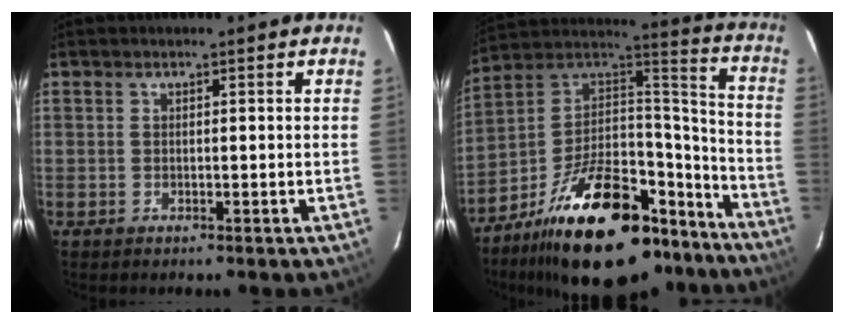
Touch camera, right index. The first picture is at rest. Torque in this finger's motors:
{"motor_torque": [1.06, -0.91, 1.05, 0.21]}